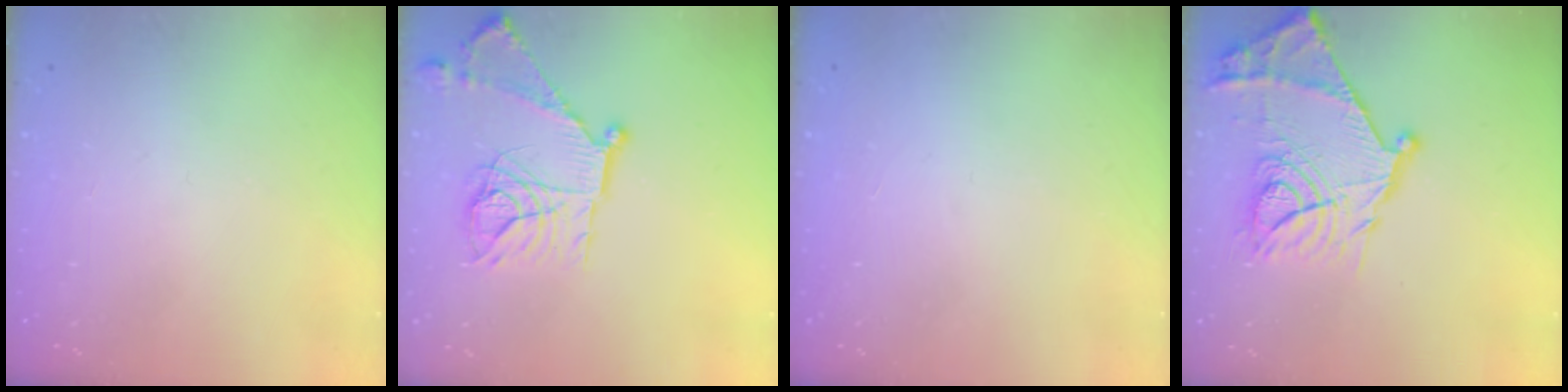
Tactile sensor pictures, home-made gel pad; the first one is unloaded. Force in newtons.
{"total": 18.7, "press": 18.6, "slide": 1.5}
{"total": 1.5, "press": 1.5, "slide": 0.1}
{"total": 23.5, "press": 23.5, "slide": 1.5}